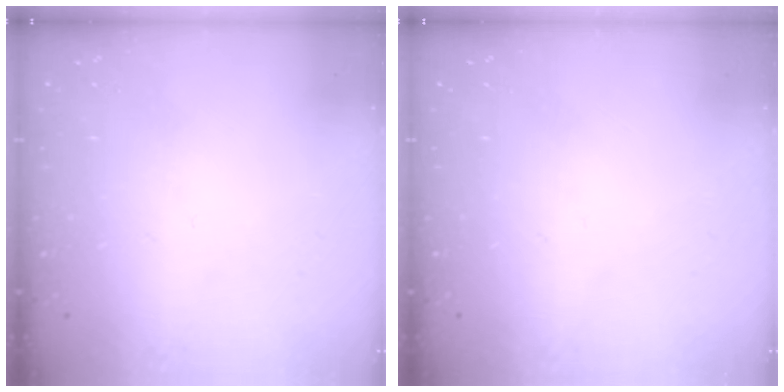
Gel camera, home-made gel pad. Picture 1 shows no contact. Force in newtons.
{"total": 0.0}